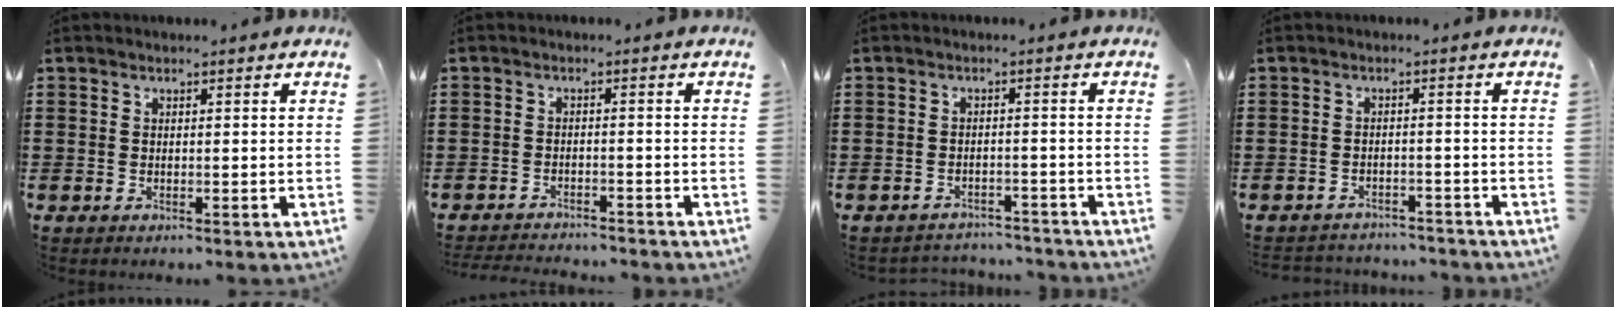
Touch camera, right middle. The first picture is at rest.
{"total": 2.2, "force": [-2.2, 0.0, 0.0], "torque": [-0.004, -0.001, -0.047]}
{"total": 2.3, "force": [-2.3, 0.2, -0.1], "torque": [-0.006, 0.000, -0.050]}
{"total": 2.3, "force": [-2.2, 0.2, -0.1], "torque": [-0.005, -0.001, -0.049]}